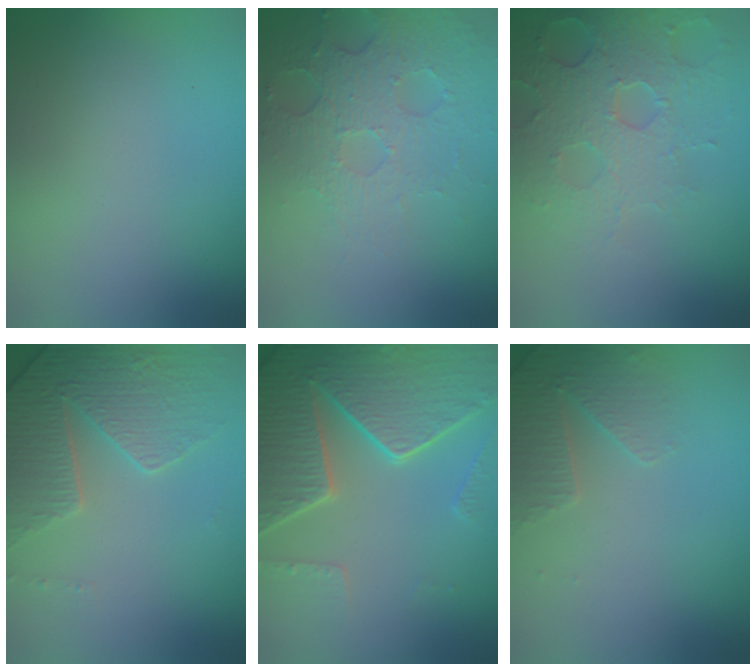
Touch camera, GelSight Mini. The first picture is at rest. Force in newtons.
{"total": 5.0, "press": 3.4, "slide": 3.7}
{"total": 4.6, "press": 4.3, "slide": 1.6}
{"total": 3.9, "press": 3.8, "slide": 0.9}
{"total": 8.2, "press": 5.9, "slide": 5.7}
{"total": 2.8, "press": 2.7, "slide": 0.7}